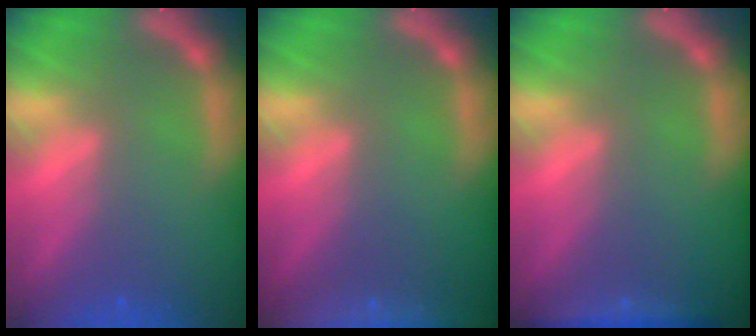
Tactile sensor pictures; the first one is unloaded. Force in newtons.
{"total": 9.0}
{"total": 2.4}